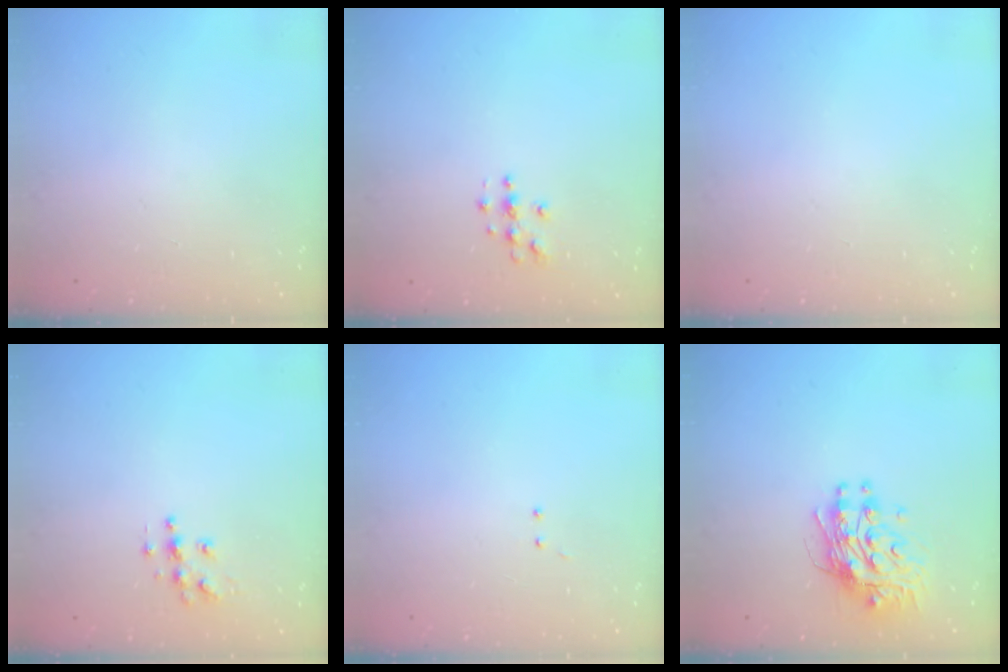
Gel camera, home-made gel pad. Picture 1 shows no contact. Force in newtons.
{"total": 3.7, "press": 3.7, "slide": 0.2}
{"total": 0.0}
{"total": 6.1, "press": 6.1, "slide": 0.3}
{"total": 3.0, "press": 2.9, "slide": 0.7}
{"total": 10.1, "press": 10.1, "slide": 0.8}